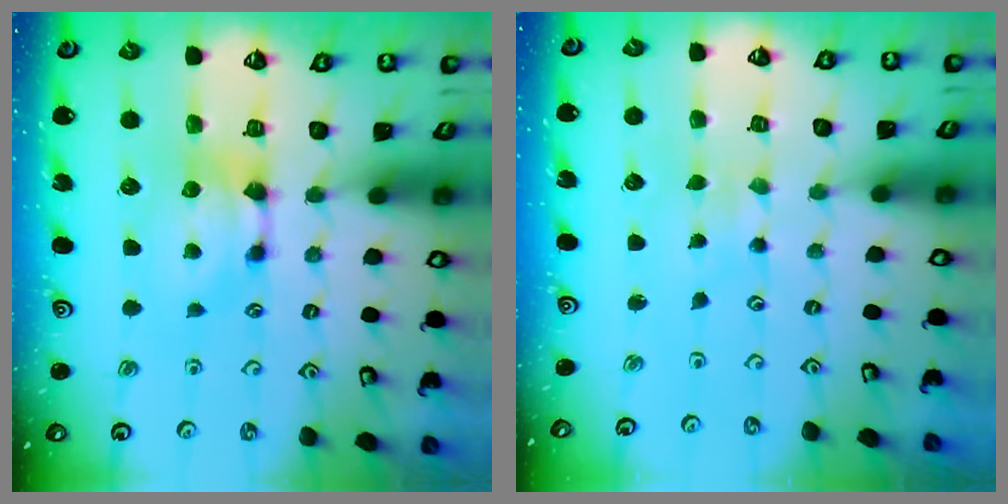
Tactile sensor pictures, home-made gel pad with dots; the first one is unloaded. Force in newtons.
{"total": 5.1, "press": 5.1, "slide": 0.2}